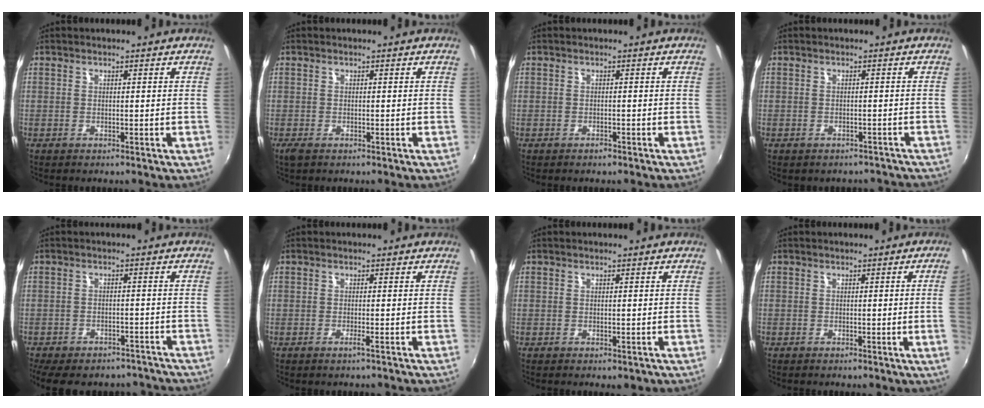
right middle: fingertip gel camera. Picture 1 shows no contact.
{"total": 1.3, "force": [-0.8, 0.5, 1.0], "torque": [-0.020, -0.005, -0.014]}
{"total": 0.8, "force": [-0.7, 0.5, 0.1], "torque": [-0.004, 0.000, -0.012]}
{"total": 4.8, "force": [-4.2, 2.1, 1.2], "torque": [-0.017, -0.002, -0.040]}
{"total": 16.2, "force": [-13.5, 6.6, 6.2], "torque": [-0.145, -0.005, -0.173]}
{"total": 0.8, "force": [-0.6, -0.1, 0.5], "torque": [-0.009, -0.001, -0.012]}
{"total": 0.9, "force": [-0.3, 0.6, 0.5], "torque": [-0.010, -0.005, -0.005]}
{"total": 3.4, "force": [0.1, -1.8, 2.8], "torque": [-0.046, -0.011, 0.008]}